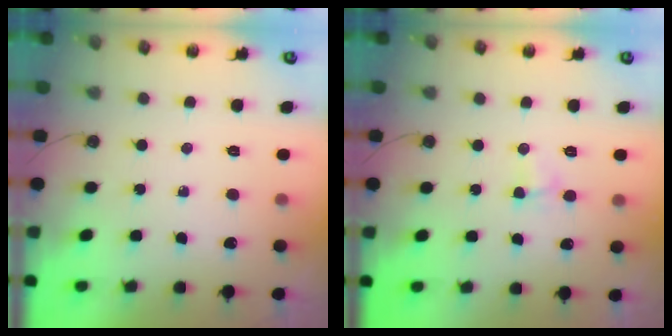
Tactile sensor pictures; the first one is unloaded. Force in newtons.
{"total": 5.1, "press": 4.1, "slide": 3.1}